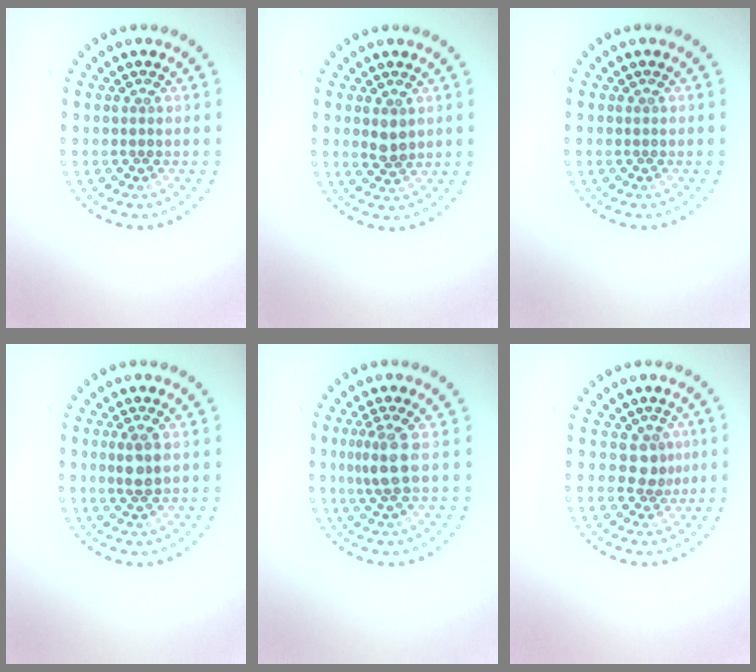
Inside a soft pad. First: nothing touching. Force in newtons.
{"total": 1.8, "press": 1.7, "slide": 0.4}
{"total": 0.0}
{"total": 1.9, "press": 1.8, "slide": 0.7}
{"total": 2.8, "press": 2.2, "slide": 1.6}
{"total": 2.0, "press": 1.6, "slide": 1.2}